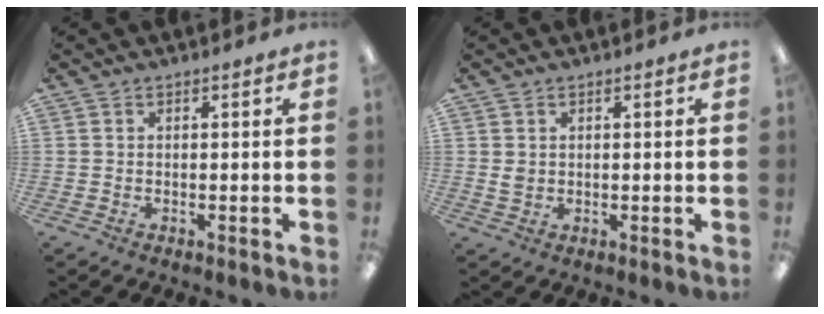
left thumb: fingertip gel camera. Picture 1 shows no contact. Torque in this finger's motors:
{"motor_torque": [-0.56, 0.37, -0.37, 0.36, 0.02]}